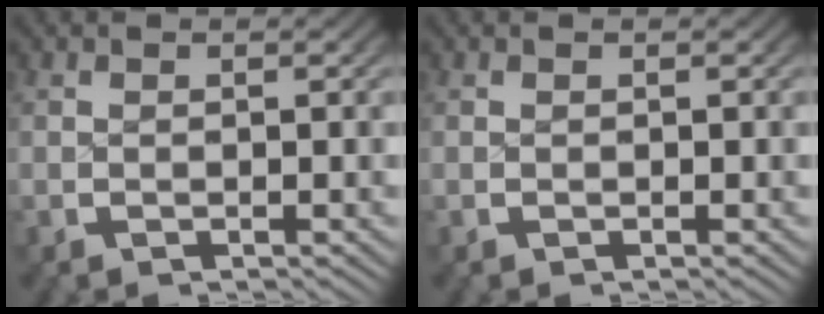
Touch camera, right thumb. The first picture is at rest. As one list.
[{"total": 0.0}]